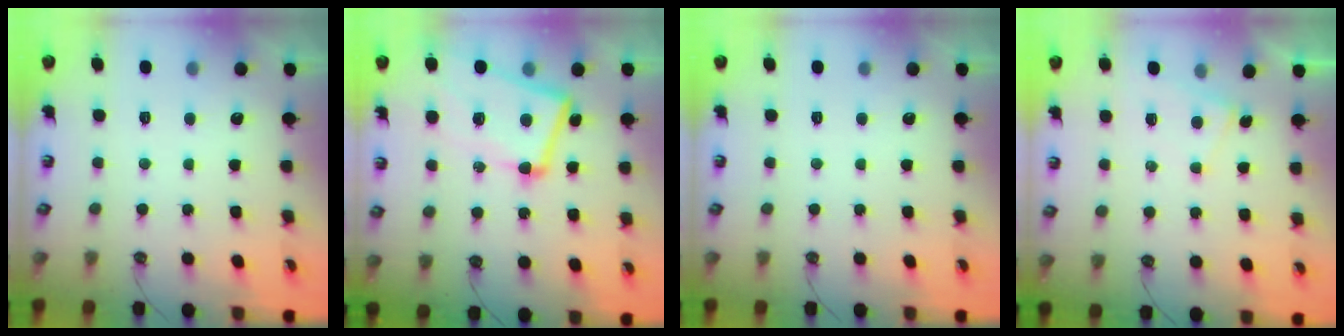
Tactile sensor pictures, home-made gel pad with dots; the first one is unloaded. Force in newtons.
{"total": 9.8, "press": 9.6, "slide": 1.9}
{"total": 0.0}
{"total": 1.8, "press": 1.8, "slide": 0.3}